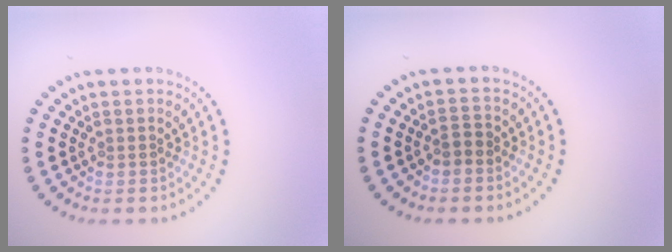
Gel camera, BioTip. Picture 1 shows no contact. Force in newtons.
{"total": 1.2, "press": 1.0, "slide": 0.6}